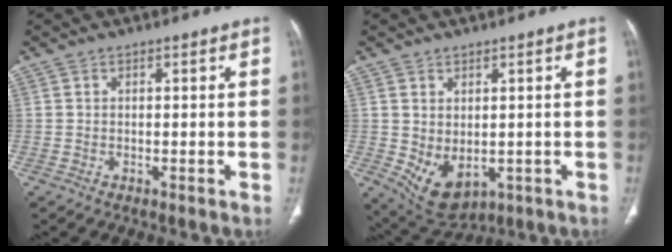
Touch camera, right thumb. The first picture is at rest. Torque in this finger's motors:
{"motor_torque": [-0.62, 0.53, 0.45, 0.55, 0.23]}